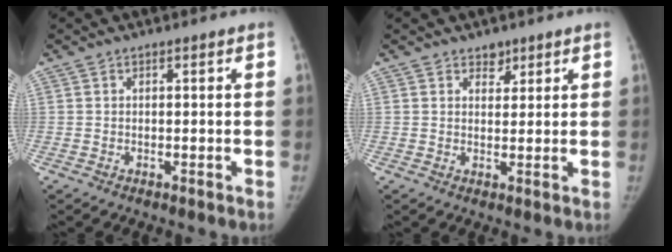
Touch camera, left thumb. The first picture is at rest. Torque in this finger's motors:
{"motor_torque": [0.26, 0.02, 0.52, -0.20, 0.04]}